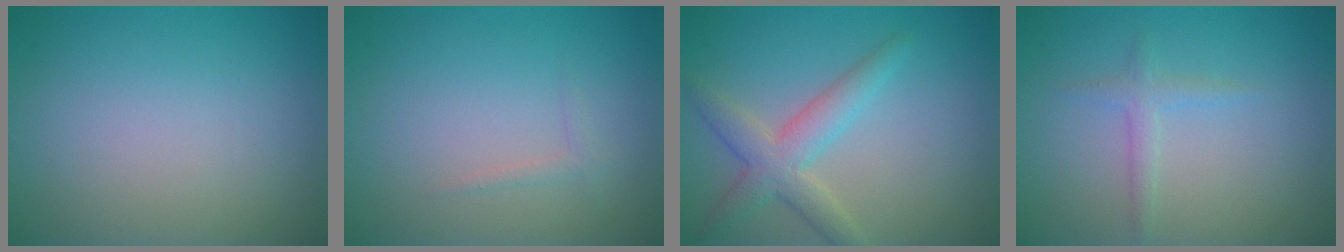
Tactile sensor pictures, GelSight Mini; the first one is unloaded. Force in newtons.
{"total": 0.6, "press": 0.6, "slide": 0.1}
{"total": 3.8, "press": 3.8, "slide": 0.1}
{"total": 1.4, "press": 1.4, "slide": 0.1}